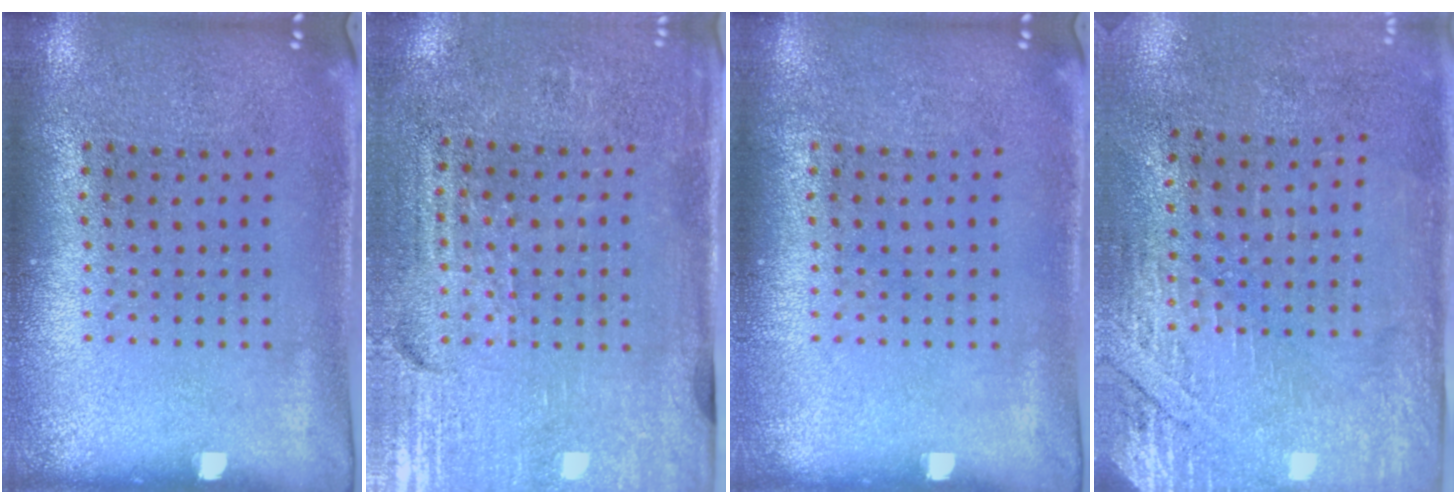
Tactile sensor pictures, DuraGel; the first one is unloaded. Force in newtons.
{"total": 3.4, "press": 3.1, "slide": 1.3}
{"total": 0.0}
{"total": 2.8, "press": 2.4, "slide": 1.4}